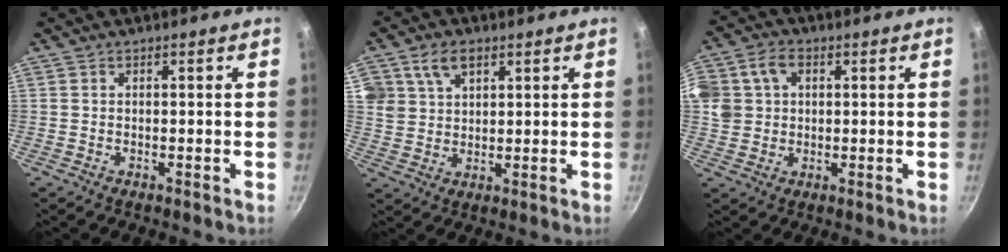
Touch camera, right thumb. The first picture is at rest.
{"total": 7.0, "force": [3.6, 4.7, 3.7], "torque": [-0.054, -0.006, 0.070]}
{"total": 8.8, "force": [1.9, 7.4, 4.3], "torque": [-0.093, 0.013, 0.033]}